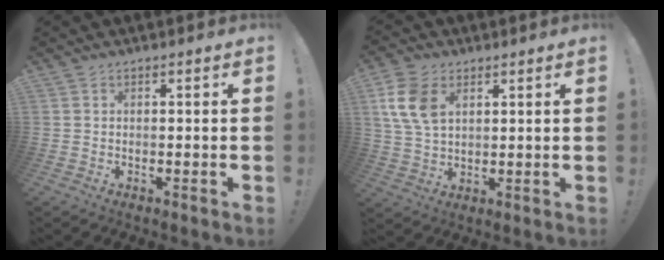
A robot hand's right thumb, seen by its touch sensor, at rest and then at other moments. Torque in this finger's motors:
{"motor_torque": [0.08, 0.24, 0.80, -0.05, 0.13]}